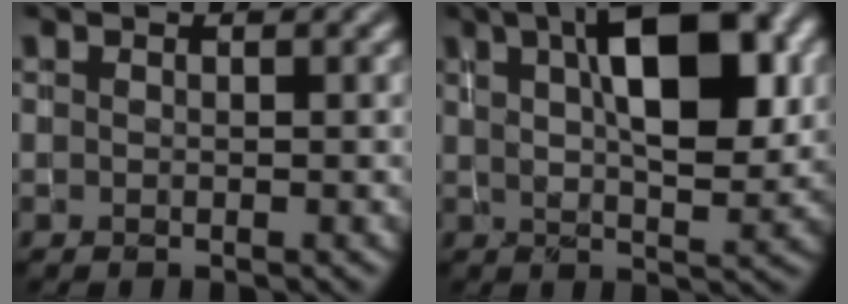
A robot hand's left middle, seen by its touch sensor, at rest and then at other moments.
{"total": 9.9, "force": [3.3, 3.7, 8.6], "torque": [-0.119, 0.013, 0.050]}